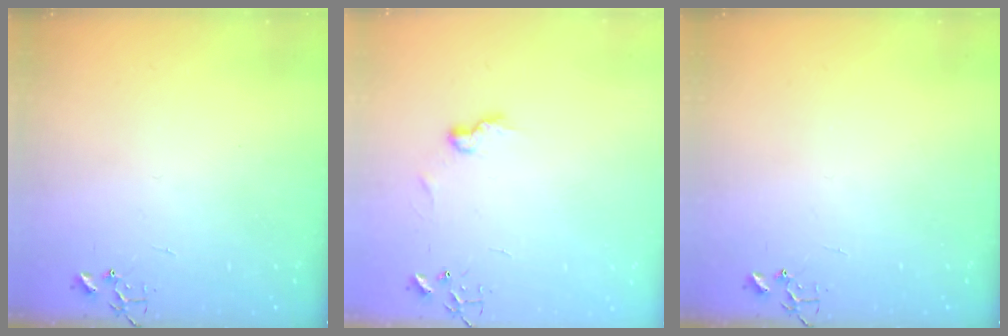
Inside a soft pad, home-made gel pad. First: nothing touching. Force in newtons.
{"total": 6.7, "press": 6.7, "slide": 0.4}
{"total": 0.0}